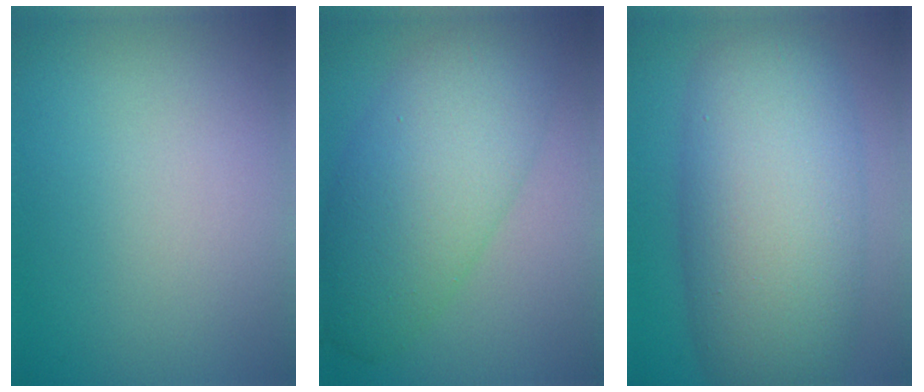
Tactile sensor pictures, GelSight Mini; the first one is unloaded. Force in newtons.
{"total": 8.4, "press": 8.4, "slide": 0.2}
{"total": 11.5, "press": 11.5, "slide": 0.6}